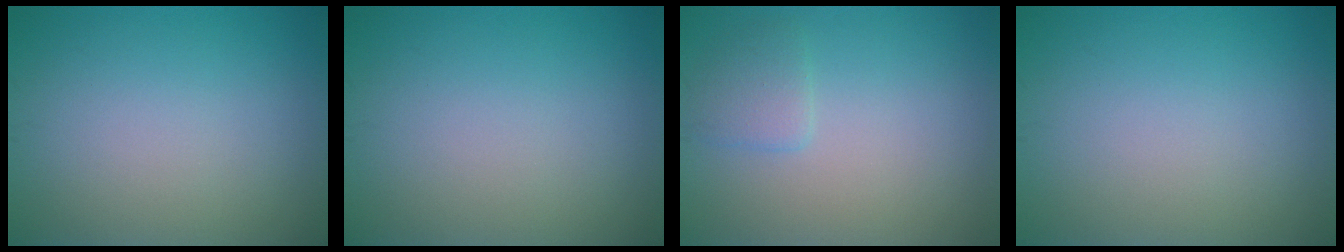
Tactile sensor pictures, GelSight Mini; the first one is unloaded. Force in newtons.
{"total": 0.0}
{"total": 1.6, "press": 1.6, "slide": 0.1}
{"total": 0.0}